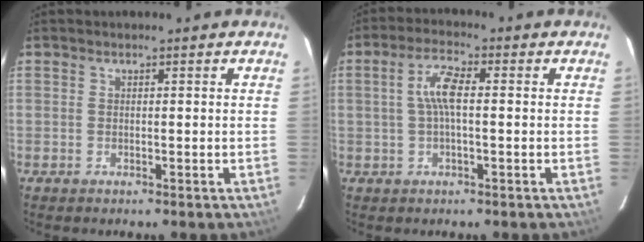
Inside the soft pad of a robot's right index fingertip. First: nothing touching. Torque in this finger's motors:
{"motor_torque": [0.37, -0.19, 0.31, 0.12]}